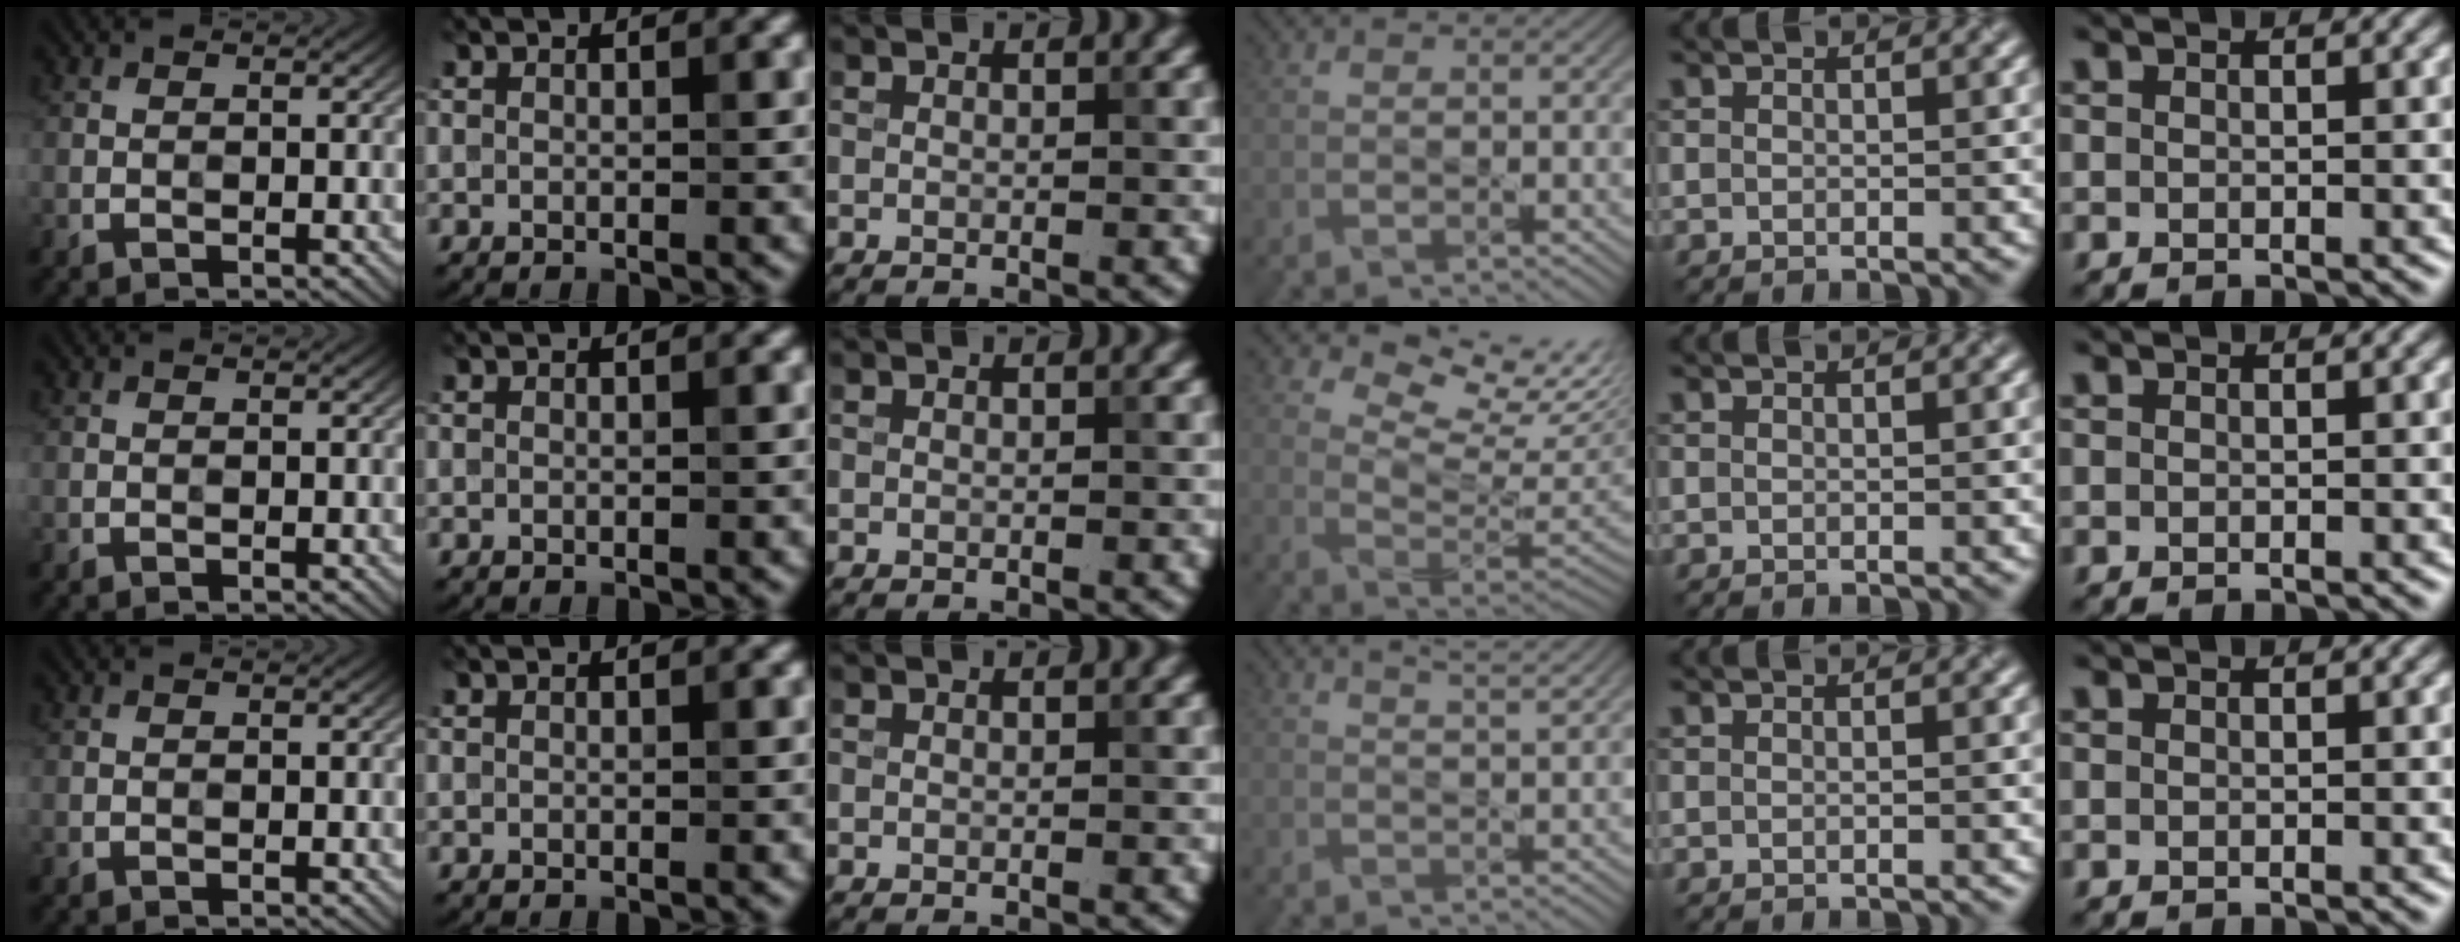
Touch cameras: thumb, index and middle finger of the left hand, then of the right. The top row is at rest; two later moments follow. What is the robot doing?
{"motion": "dispense", "object": "spray bottle"}